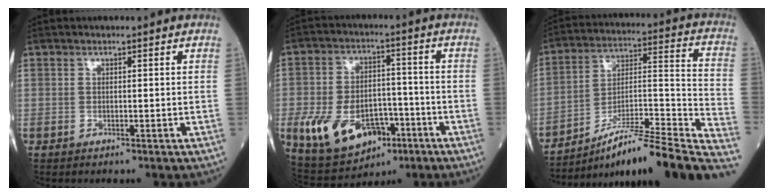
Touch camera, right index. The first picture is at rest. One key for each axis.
{"total": 14.2, "fx": -5.6, "fy": 8.2, "fz": 10.1, "tx": -0.190, "ty": 0.003, "tz": -0.082}
{"total": 24.0, "fx": -19.5, "fy": 0.3, "fz": 14.0, "tx": -0.151, "ty": 0.017, "tz": -0.301}